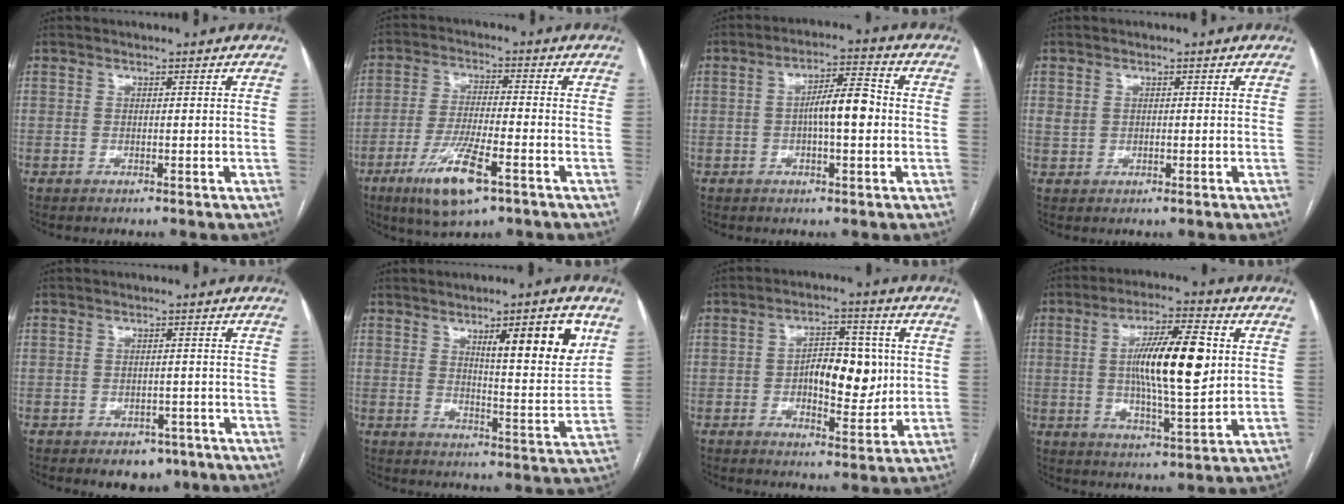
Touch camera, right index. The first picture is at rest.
{"total": 10.7, "force": [-5.7, 2.0, 8.8], "torque": [-0.174, -0.020, -0.097]}
{"total": 7.1, "force": [-0.4, 1.6, 6.9], "torque": [-0.121, 0.018, -0.009]}
{"total": 1.8, "force": [0.4, 1.5, 1.0], "torque": [-0.024, 0.005, 0.013]}
{"total": 4.4, "force": [-3.0, 2.8, 1.7], "torque": [-0.012, 0.006, -0.033]}
{"total": 11.8, "force": [5.6, 1.5, 10.3], "torque": [-0.144, -0.010, 0.081]}
{"total": 9.3, "force": [0.2, 4.5, 8.2], "torque": [-0.125, 0.013, 0.007]}
{"total": 13.8, "force": [1.9, 2.6, 13.5], "torque": [-0.231, 0.007, 0.030]}